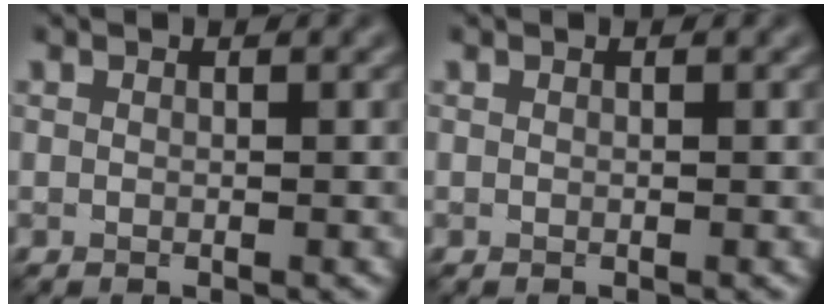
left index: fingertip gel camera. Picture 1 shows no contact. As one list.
[{"total": 0.0}]